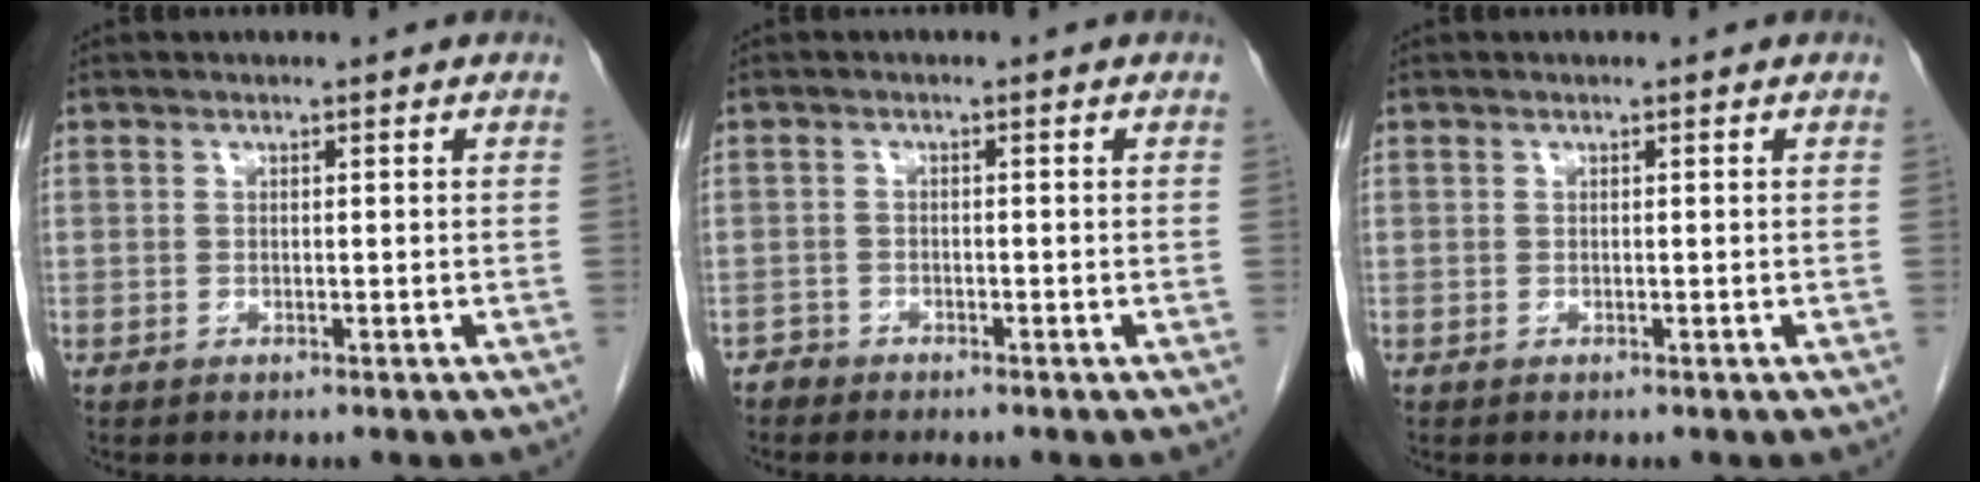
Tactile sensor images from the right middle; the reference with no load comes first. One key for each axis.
{"total": 1.3, "fx": -1.2, "fy": 0.4, "fz": -0.4, "tx": 0.008, "ty": 0.001, "tz": -0.025}
{"total": 0.0}